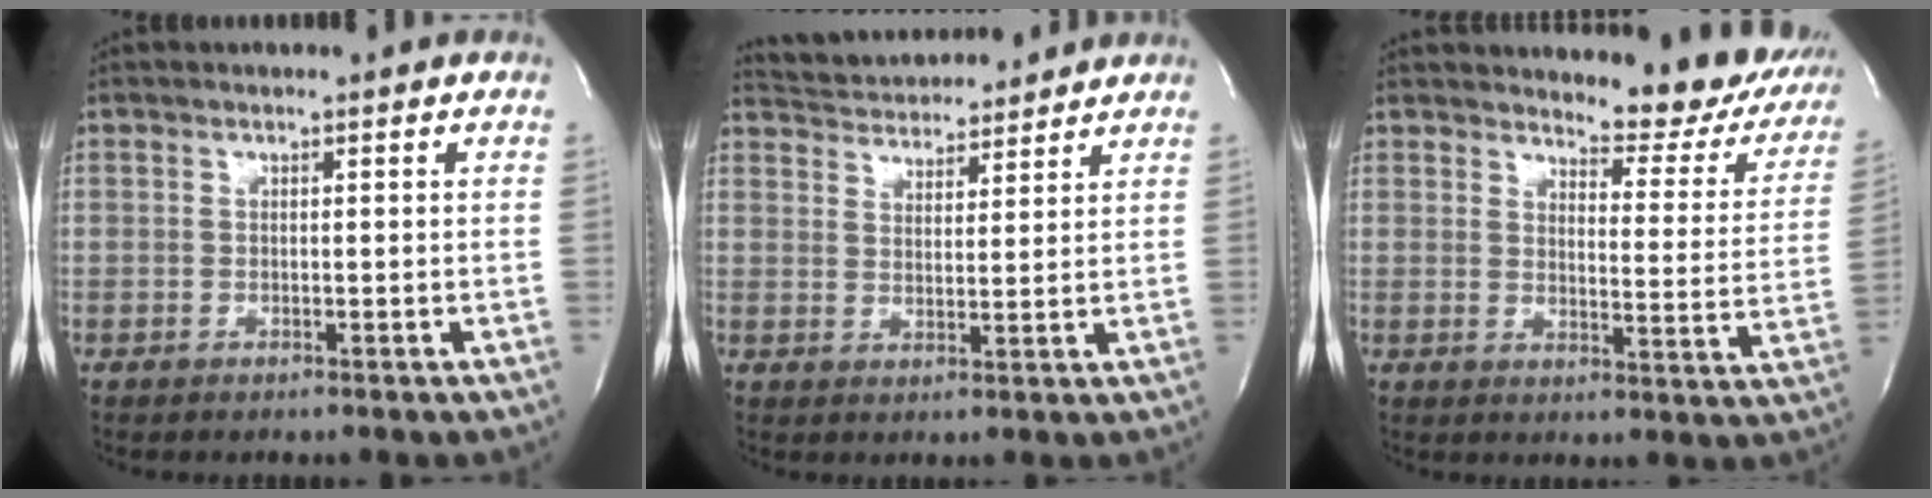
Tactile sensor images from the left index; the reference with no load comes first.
{"total": 10.5, "force": [10.1, 1.7, 2.2], "torque": [-0.042, 0.020, 0.156]}
{"total": 13.6, "force": [12.3, 3.8, 4.2], "torque": [-0.022, -0.046, 0.121]}